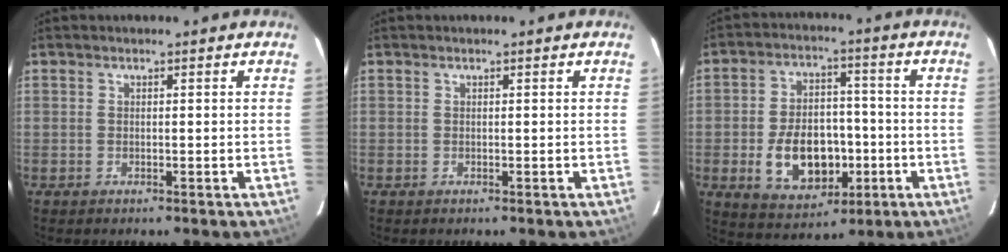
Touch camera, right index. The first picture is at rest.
{"total": 0.0}
{"total": 13.7, "force": [-3.6, 9.0, 9.7], "torque": [-0.193, 0.011, -0.038]}